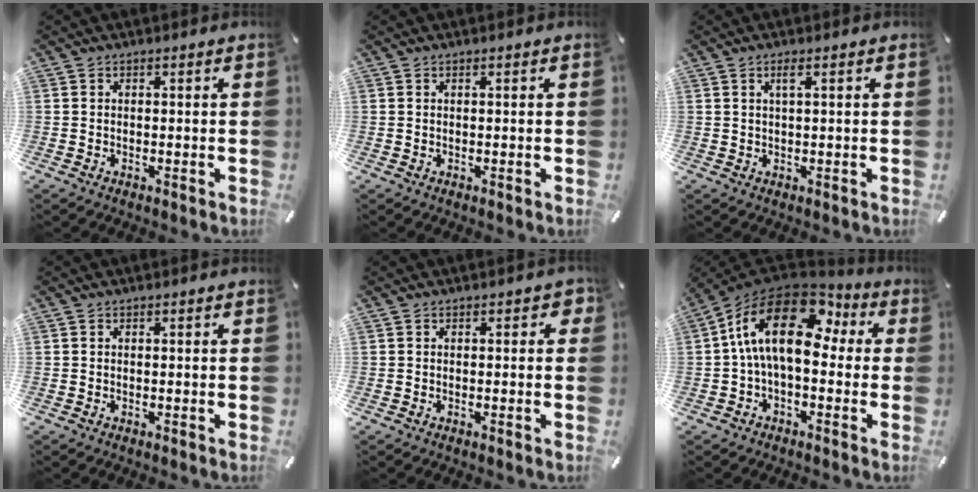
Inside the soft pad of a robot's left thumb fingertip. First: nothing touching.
{"total": 0.0}
{"total": 2.0, "force": [0.8, 0.3, 1.9], "torque": [-0.039, 0.003, 0.012]}
{"total": 0.0}
{"total": 1.4, "force": [0.0, 1.0, 1.0], "torque": [-0.011, 0.003, -0.003]}
{"total": 18.3, "force": [3.6, 9.7, 15.0], "torque": [-0.306, -0.010, 0.055]}